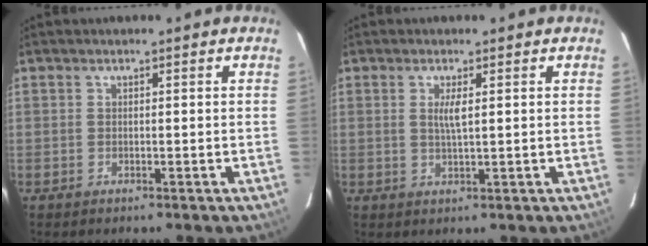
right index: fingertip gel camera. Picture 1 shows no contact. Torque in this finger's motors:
{"motor_torque": [0.44, 0.28, 0.20, 0.06]}